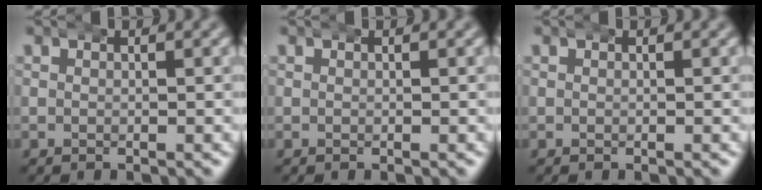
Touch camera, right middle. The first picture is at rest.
{"total": 0.0}
{"total": 0.0}